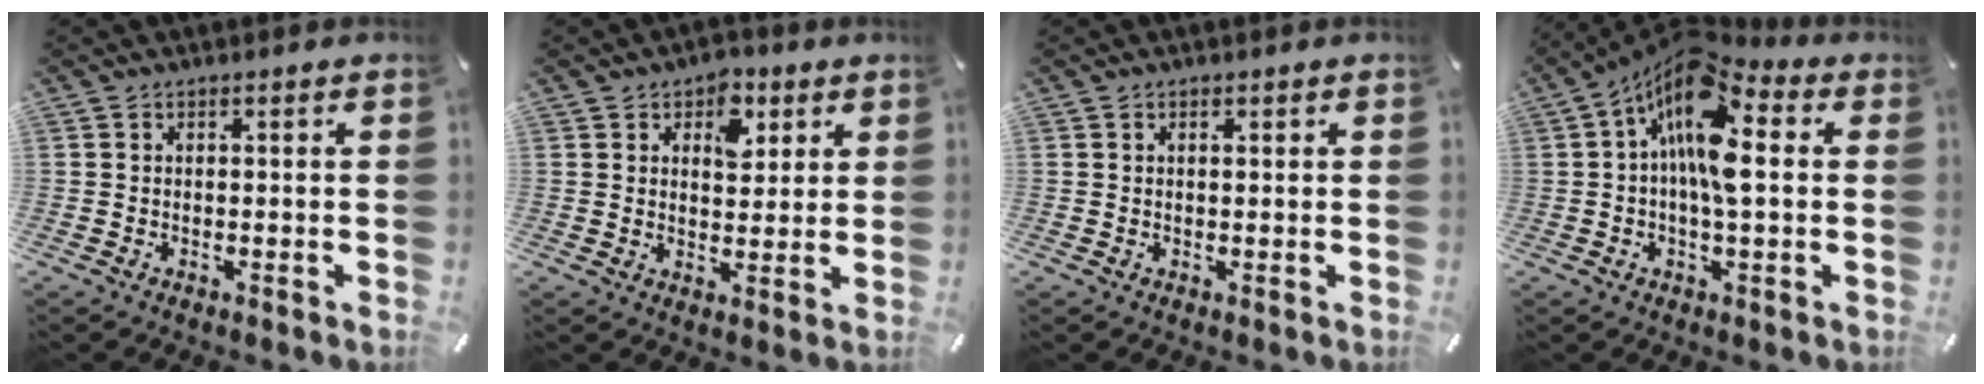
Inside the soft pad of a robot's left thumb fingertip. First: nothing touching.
{"total": 6.5, "force": [3.1, 4.5, 3.6], "torque": [-0.025, -0.008, 0.045]}
{"total": 0.7, "force": [0.3, 0.4, 0.5], "torque": [-0.011, 0.002, 0.004]}
{"total": 15.1, "force": [2.7, 6.4, 13.3], "torque": [-0.242, -0.028, 0.046]}